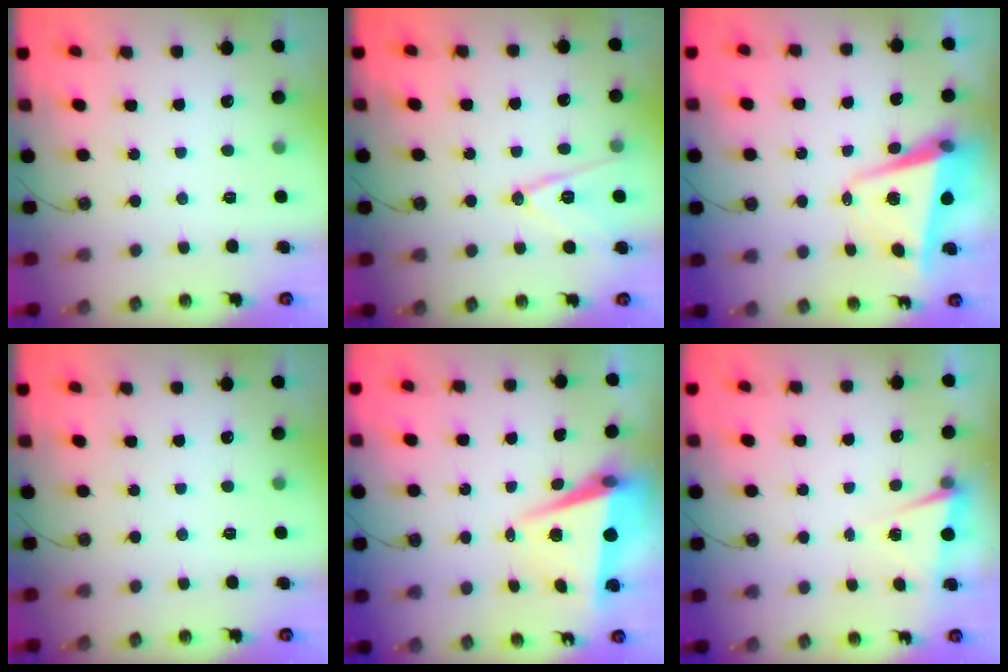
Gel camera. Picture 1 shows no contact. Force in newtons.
{"total": 12.7, "press": 12.3, "slide": 3.3}
{"total": 7.1, "press": 6.9, "slide": 1.7}
{"total": 0.0}
{"total": 7.1, "press": 6.3, "slide": 3.2}
{"total": 2.8, "press": 1.8, "slide": 2.2}